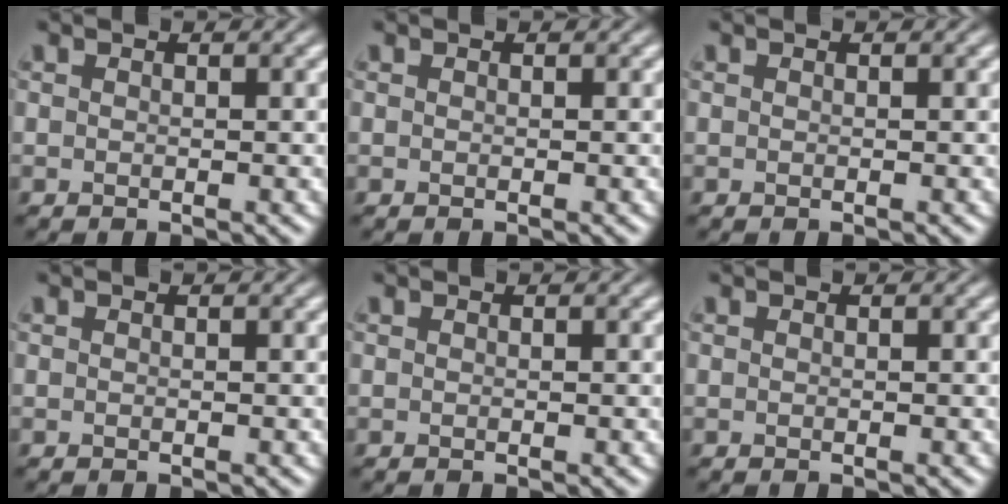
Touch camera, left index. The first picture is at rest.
{"total": 0.0}
{"total": 0.0}
{"total": 0.0}
{"total": 0.0}
{"total": 0.0}